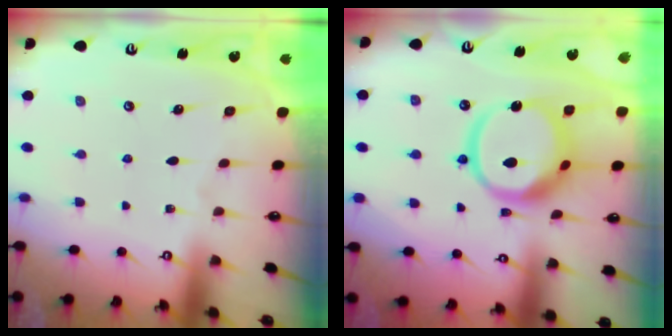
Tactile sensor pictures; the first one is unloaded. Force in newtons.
{"total": 14.0, "press": 13.9, "slide": 1.6}